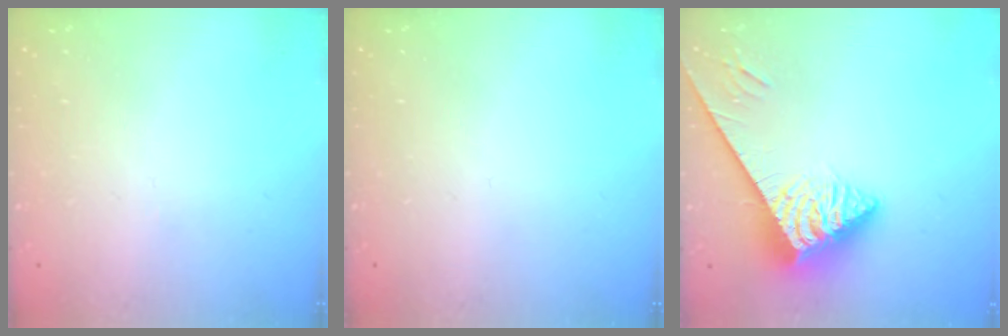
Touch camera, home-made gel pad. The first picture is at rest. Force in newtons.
{"total": 0.0}
{"total": 5.3, "press": 5.3, "slide": 0.5}